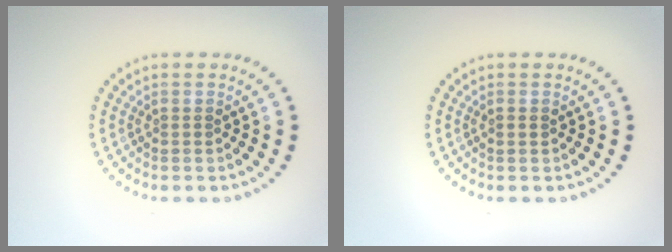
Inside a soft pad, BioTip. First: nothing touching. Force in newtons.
{"total": 0.8, "press": 0.8, "slide": 0.1}